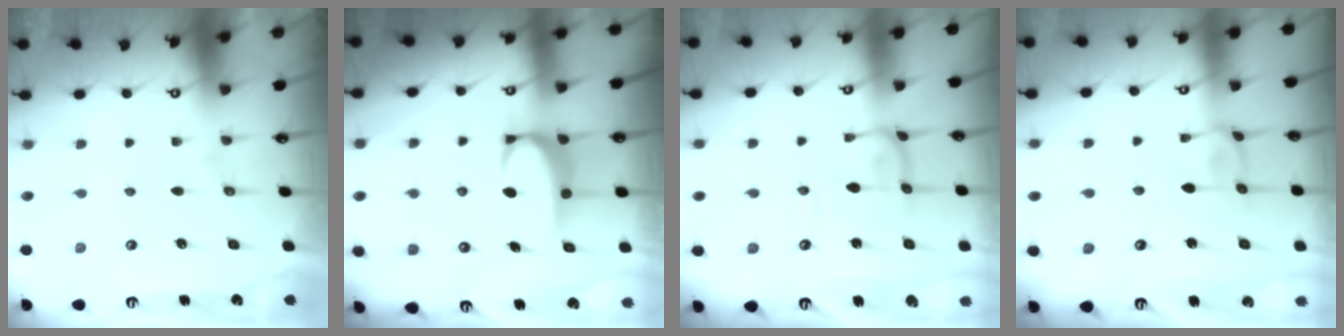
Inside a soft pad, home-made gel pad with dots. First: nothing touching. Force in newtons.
{"total": 3.5, "press": 3.4, "slide": 0.7}
{"total": 0.6, "press": 0.5, "slide": 0.4}
{"total": 0.9, "press": 0.6, "slide": 0.6}